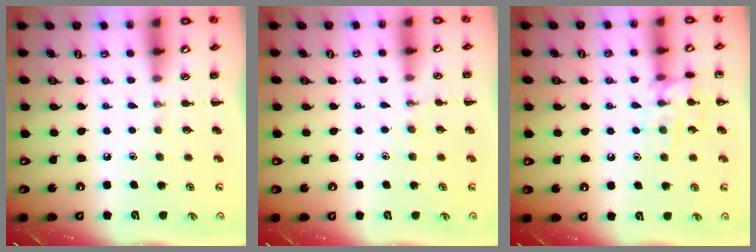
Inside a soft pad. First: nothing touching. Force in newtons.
{"total": 5.8, "press": 5.6, "slide": 1.6}
{"total": 10.7, "press": 10.7, "slide": 0.8}